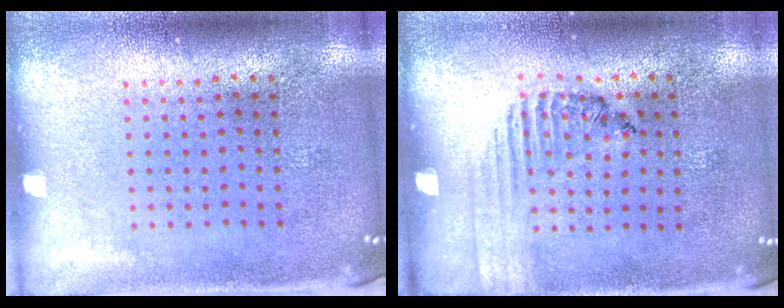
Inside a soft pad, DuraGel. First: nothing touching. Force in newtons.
{"total": 1.6, "press": 1.2, "slide": 1.0}